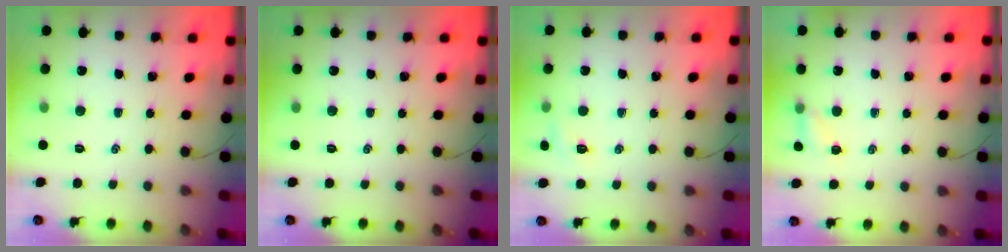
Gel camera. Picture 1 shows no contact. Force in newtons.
{"total": 0.0}
{"total": 5.9, "press": 5.8, "slide": 1.1}
{"total": 4.2, "press": 3.9, "slide": 1.4}